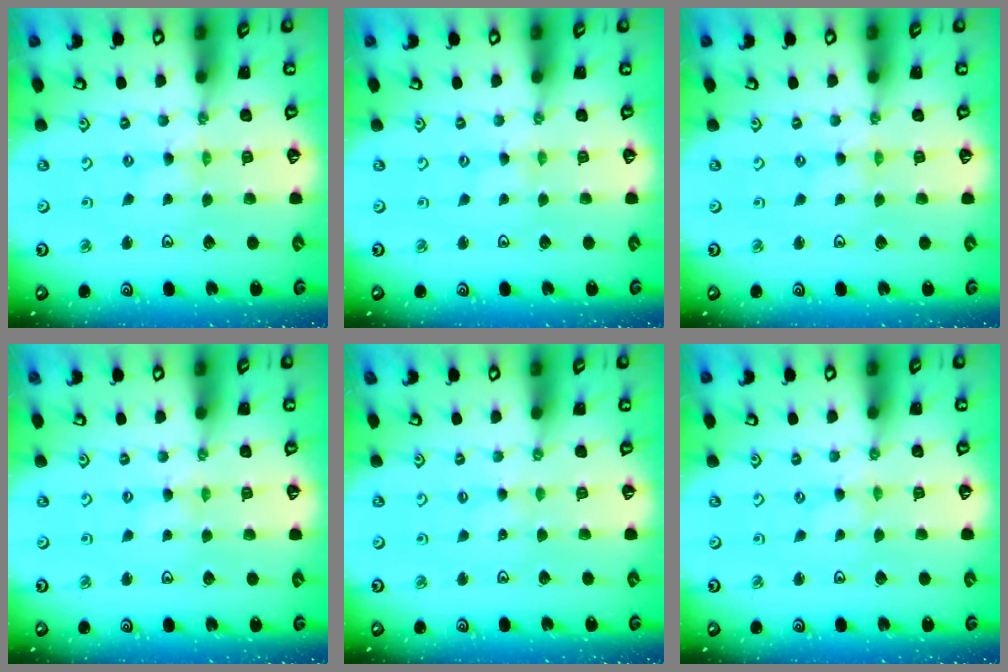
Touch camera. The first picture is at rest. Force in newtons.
{"total": 0.0}
{"total": 0.0}
{"total": 1.7, "press": 1.7, "slide": 0.4}
{"total": 1.1, "press": 1.0, "slide": 0.3}
{"total": 0.0}